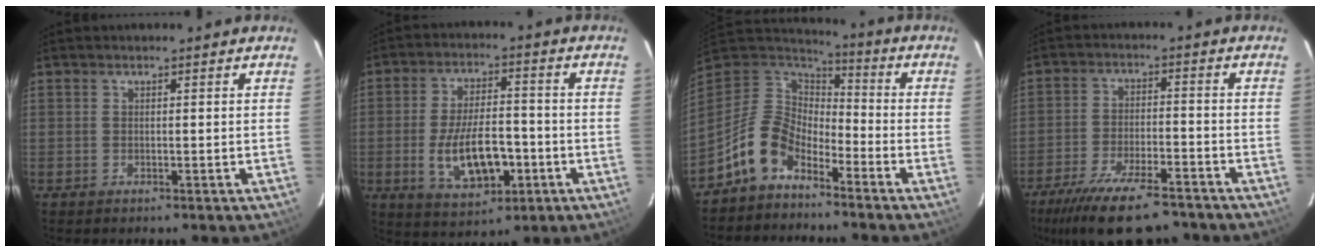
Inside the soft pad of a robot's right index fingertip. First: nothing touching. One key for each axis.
{"total": 12.2, "fx": -3.5, "fy": 5.7, "fz": 10.2, "tx": -0.197, "ty": -0.005, "tz": -0.045}
{"total": 11.2, "fx": -7.3, "fy": 6.6, "fz": 5.4, "tx": -0.122, "ty": 0.025, "tz": -0.145}
{"total": 15.8, "fx": -12.6, "fy": 4.3, "fz": 8.5, "tx": -0.180, "ty": -0.025, "tz": -0.203}